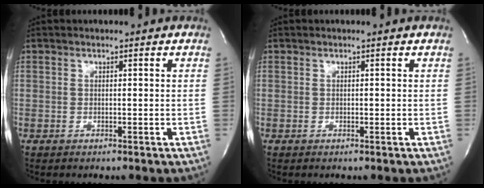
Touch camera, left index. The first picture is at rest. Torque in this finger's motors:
{"motor_torque": [0.05, -0.02, -0.02, 0.00]}